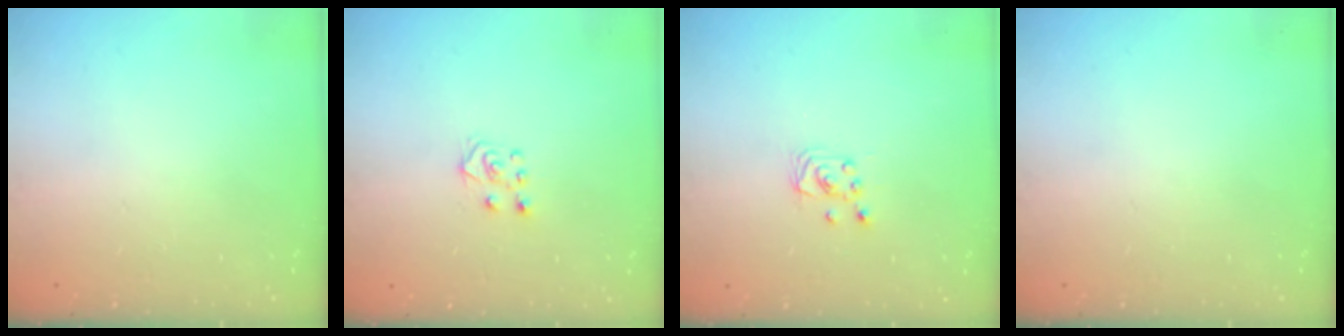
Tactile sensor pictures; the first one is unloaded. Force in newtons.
{"total": 5.2, "press": 5.2, "slide": 0.4}
{"total": 2.3, "press": 2.2, "slide": 0.3}
{"total": 0.0}